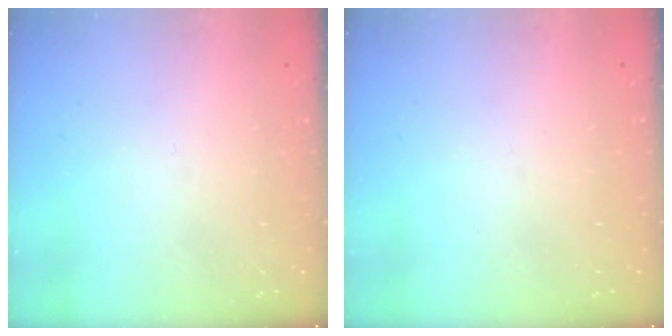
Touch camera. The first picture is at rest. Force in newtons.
{"total": 0.0}